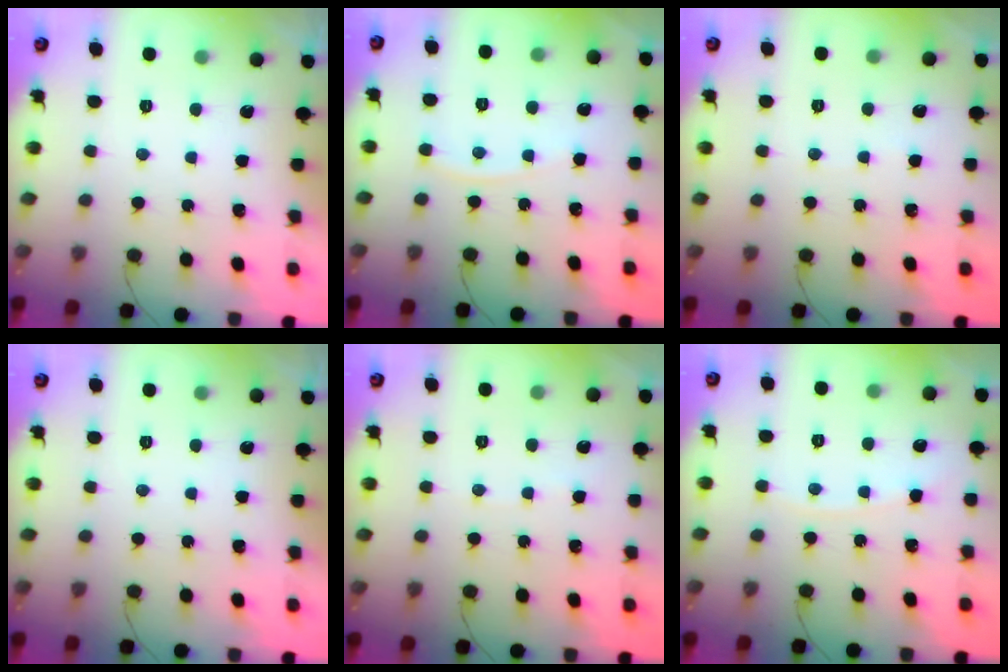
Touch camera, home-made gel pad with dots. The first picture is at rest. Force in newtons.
{"total": 4.3, "press": 4.3, "slide": 0.5}
{"total": 1.8, "press": 1.7, "slide": 0.2}
{"total": 0.0}
{"total": 3.1, "press": 3.0, "slide": 0.4}
{"total": 4.9, "press": 4.9, "slide": 0.5}